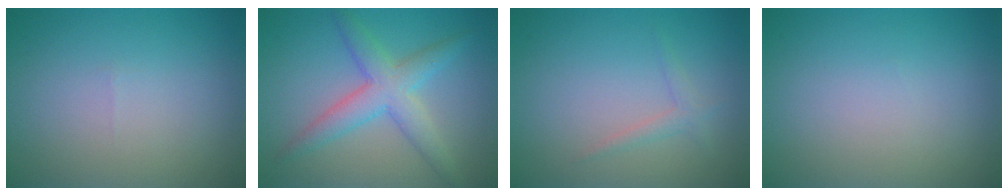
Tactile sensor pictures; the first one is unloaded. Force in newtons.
{"total": 4.4, "press": 4.4, "slide": 0.2}
{"total": 1.2, "press": 1.2, "slide": 0.0}
{"total": 0.0}